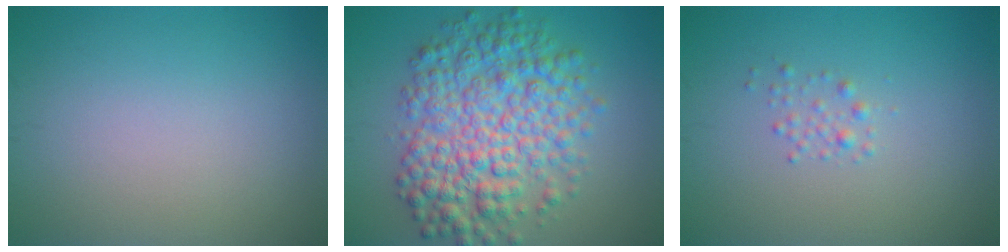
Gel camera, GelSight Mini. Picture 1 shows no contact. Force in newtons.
{"total": 8.6, "press": 8.6, "slide": 0.1}
{"total": 1.1, "press": 1.1, "slide": 0.1}